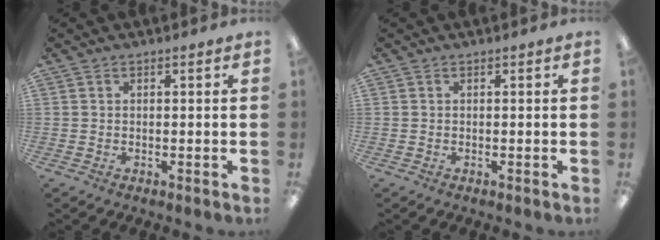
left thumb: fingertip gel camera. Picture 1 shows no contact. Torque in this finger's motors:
{"motor_torque": [-0.01, -0.01, 0.01, 0.00, 0.00]}